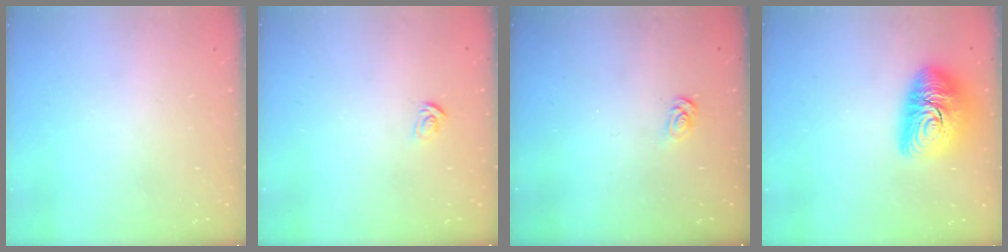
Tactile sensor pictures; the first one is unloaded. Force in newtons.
{"total": 2.6, "press": 2.6, "slide": 0.2}
{"total": 2.6, "press": 2.6, "slide": 0.3}
{"total": 14.1, "press": 14.1, "slide": 1.2}